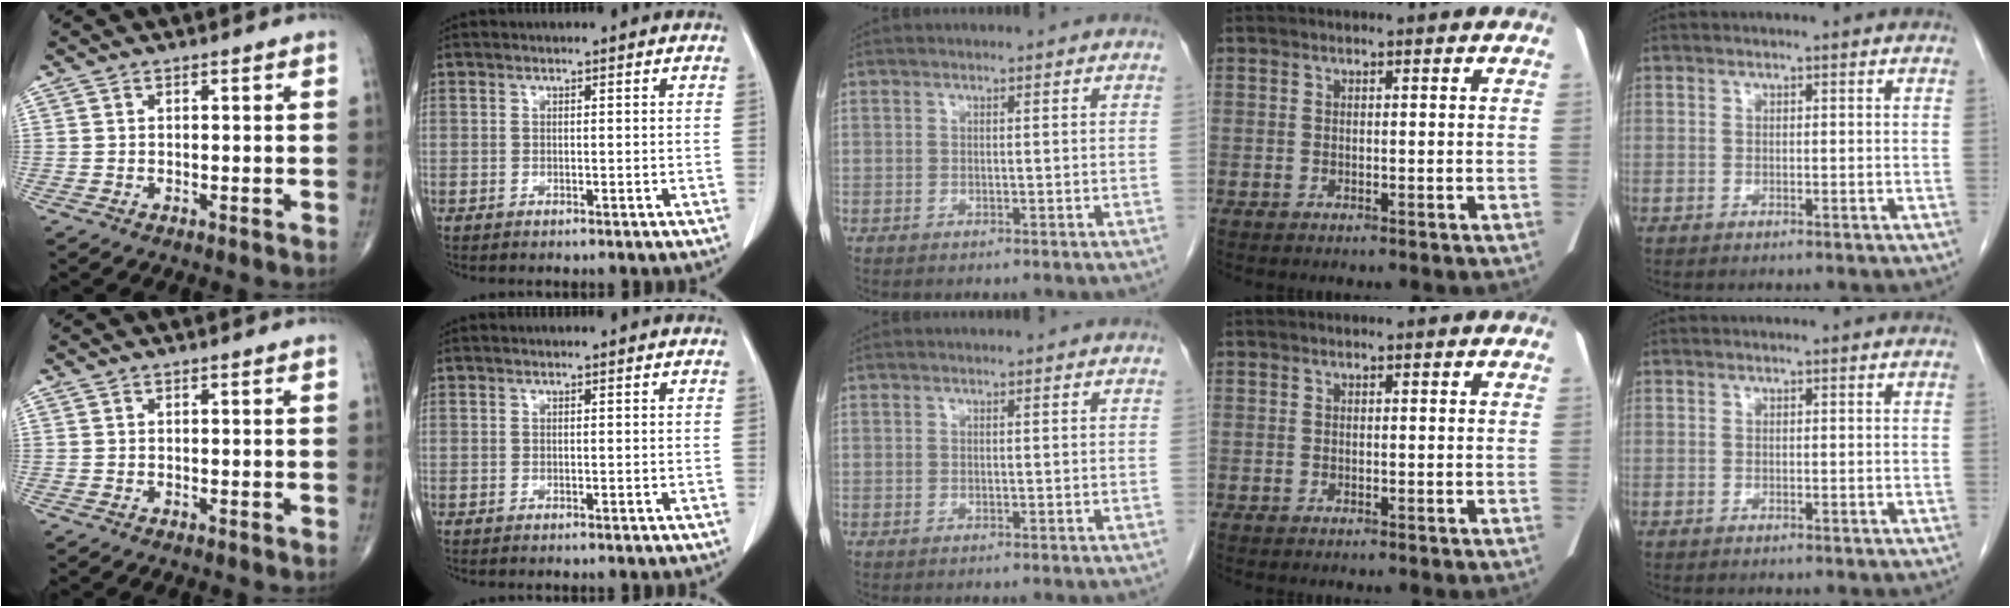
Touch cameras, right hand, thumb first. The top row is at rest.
{}